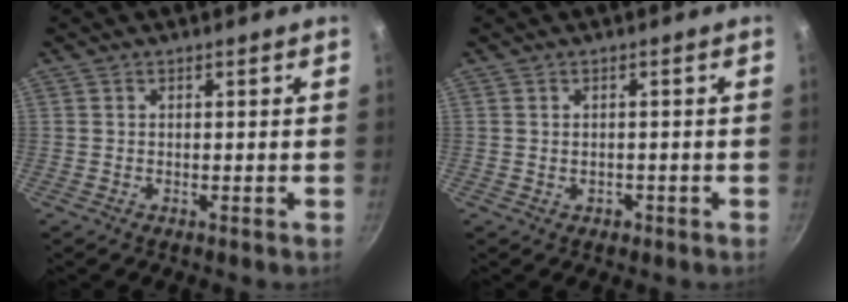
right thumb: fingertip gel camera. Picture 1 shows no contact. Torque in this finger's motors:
{"motor_torque": [-0.05, 0.62, 0.38, -0.03, 0.05]}